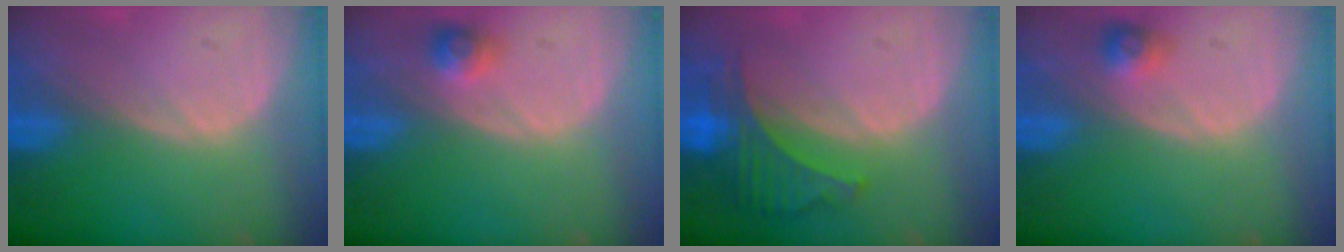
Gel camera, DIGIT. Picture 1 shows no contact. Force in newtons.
{"total": 2.2, "press": 2.2, "slide": 0.2}
{"total": 6.4, "press": 5.9, "slide": 2.3}
{"total": 2.5, "press": 2.3, "slide": 1.0}